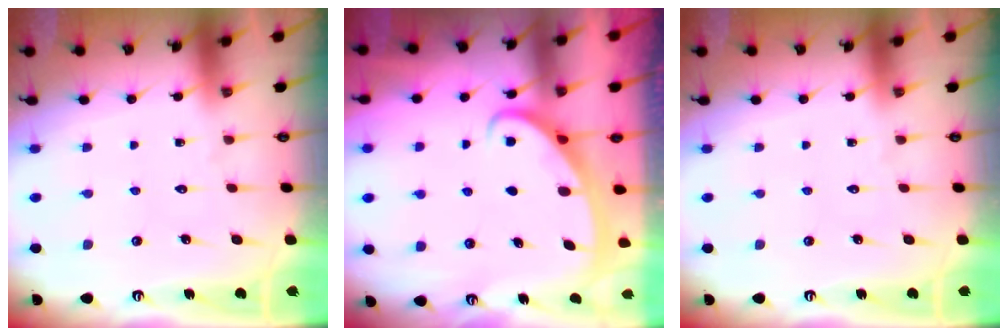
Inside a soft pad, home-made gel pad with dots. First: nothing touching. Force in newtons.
{"total": 2.7, "press": 2.7, "slide": 0.4}
{"total": 0.0}